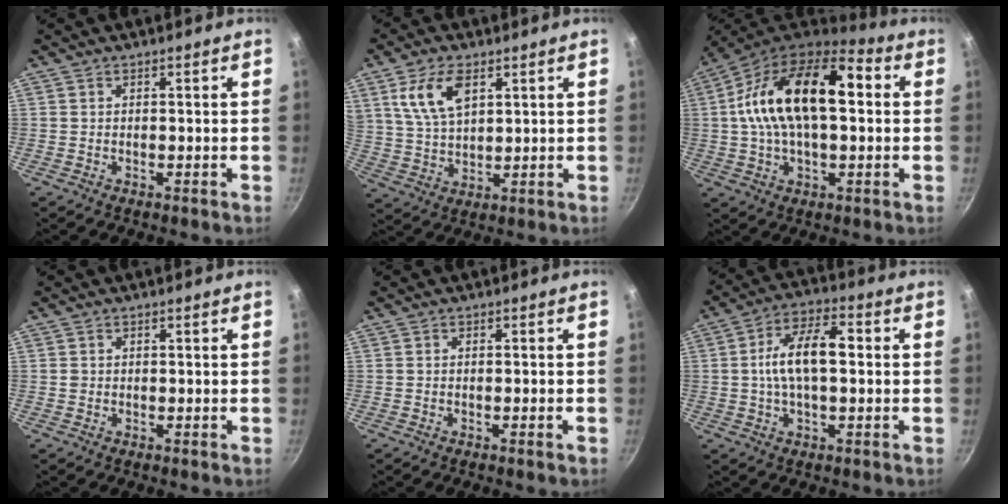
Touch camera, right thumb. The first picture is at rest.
{"total": 9.8, "force": [4.4, 5.2, 7.1], "torque": [-0.132, -0.015, 0.091]}
{"total": 21.6, "force": [3.1, 11.4, 18.0], "torque": [-0.296, 0.030, 0.033]}
{"total": 0.7, "force": [0.0, 0.7, 0.2], "torque": [0.000, 0.000, -0.002]}
{"total": 0.9, "force": [-0.5, 0.1, 0.8], "torque": [-0.019, 0.005, -0.010]}
{"total": 11.4, "force": [0.7, 5.6, 9.9], "torque": [-0.165, 0.026, 0.001]}